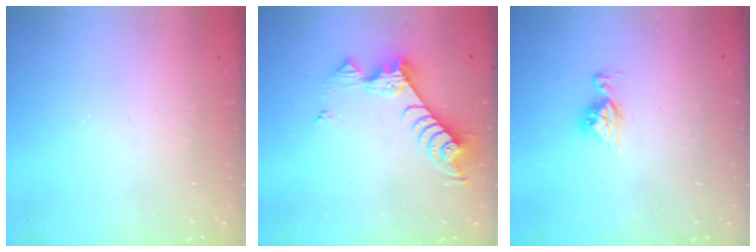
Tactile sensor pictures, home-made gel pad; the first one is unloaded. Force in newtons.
{"total": 10.0, "press": 9.9, "slide": 0.5}
{"total": 6.9, "press": 6.8, "slide": 0.6}